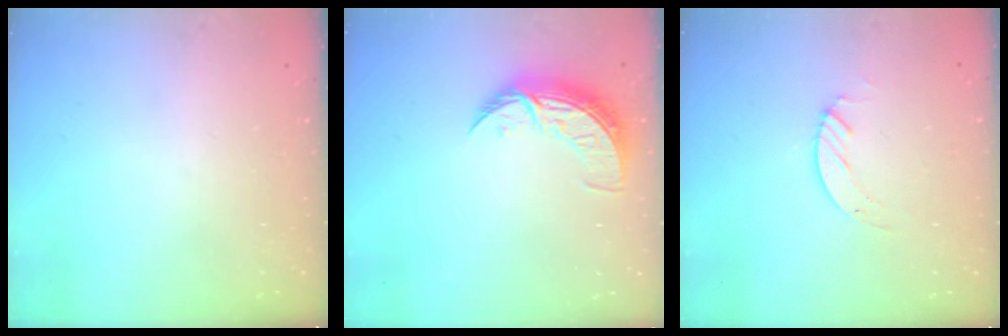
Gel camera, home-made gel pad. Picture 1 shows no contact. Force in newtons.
{"total": 8.6, "press": 8.5, "slide": 0.8}
{"total": 2.1, "press": 2.1, "slide": 0.2}